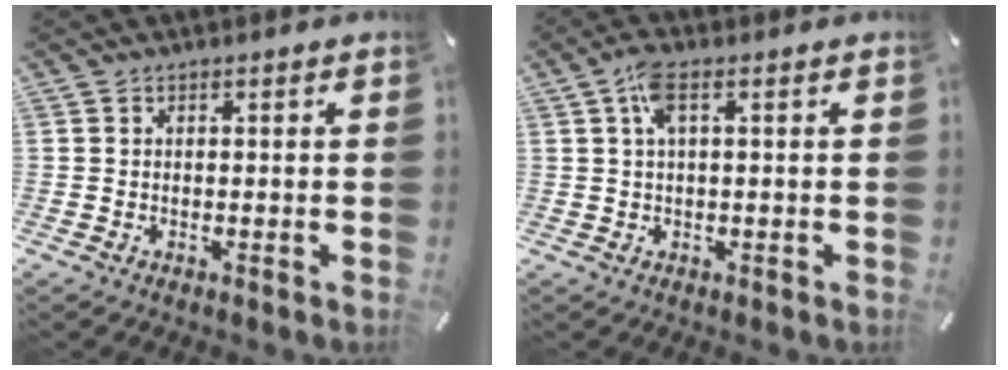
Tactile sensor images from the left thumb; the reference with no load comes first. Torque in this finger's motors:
{"motor_torque": [1.34, 0.85, 0.60, -0.27, 0.01]}